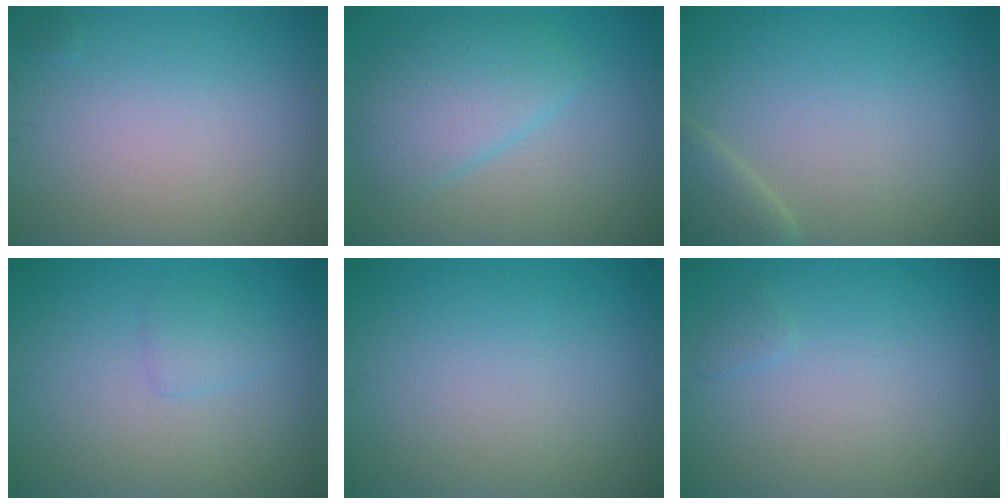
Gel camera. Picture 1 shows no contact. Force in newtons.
{"total": 4.4, "press": 4.4, "slide": 0.2}
{"total": 2.5, "press": 2.5, "slide": 0.2}
{"total": 1.1, "press": 1.1, "slide": 0.1}
{"total": 0.0}
{"total": 0.5, "press": 0.5, "slide": 0.0}